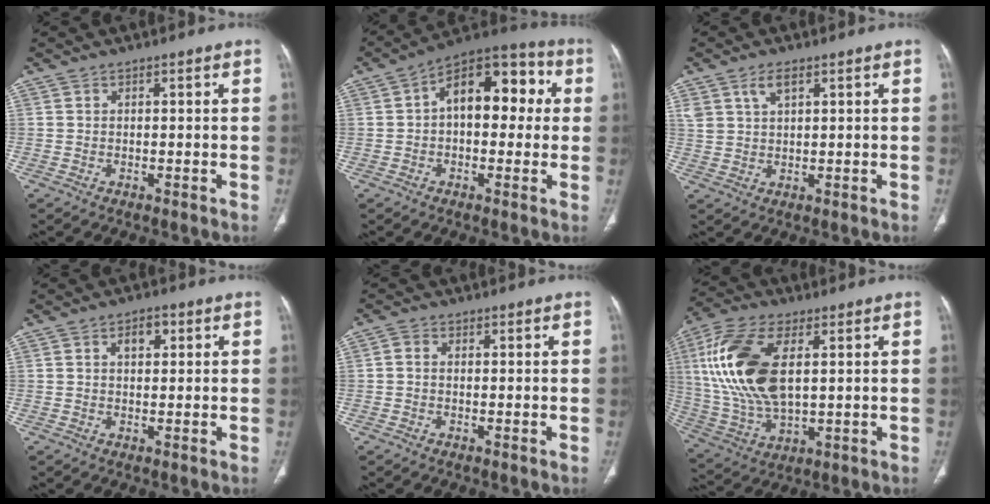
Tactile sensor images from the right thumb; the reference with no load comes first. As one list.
[{"total": 14.8, "force": [2.0, 8.7, 11.8], "torque": [-0.128, 0.042, 0.018]}, {"total": 4.0, "force": [2.3, 2.0, 2.7], "torque": [-0.049, -0.006, 0.050]}, {"total": 3.2, "force": [1.0, 1.9, 2.3], "torque": [-0.028, 0.004, 0.014]}, {"total": 1.4, "force": [-0.1, 1.1, 0.9], "torque": [-0.013, 0.004, -0.005]}, {"total": 19.1, "force": [3.9, 9.7, 16.0], "torque": [-0.343, -0.005, 0.078]}]